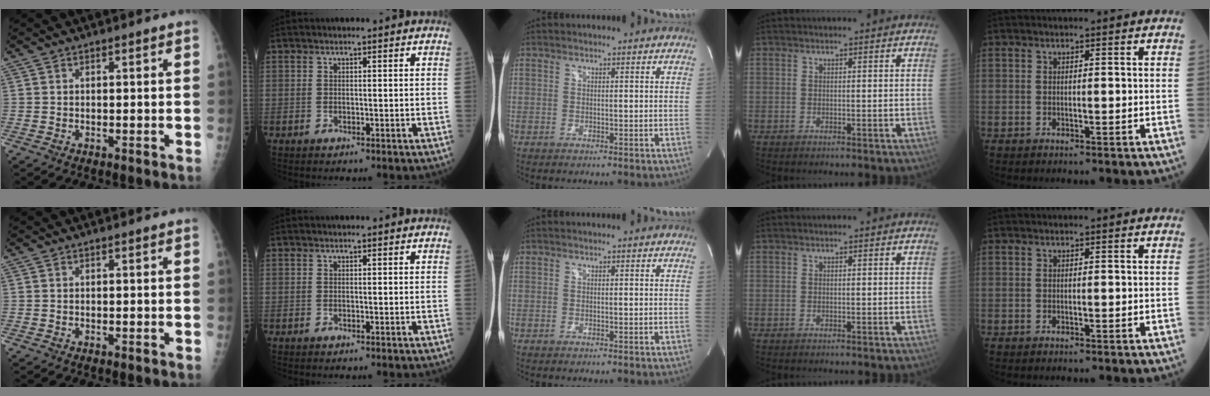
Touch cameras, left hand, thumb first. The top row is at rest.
{}